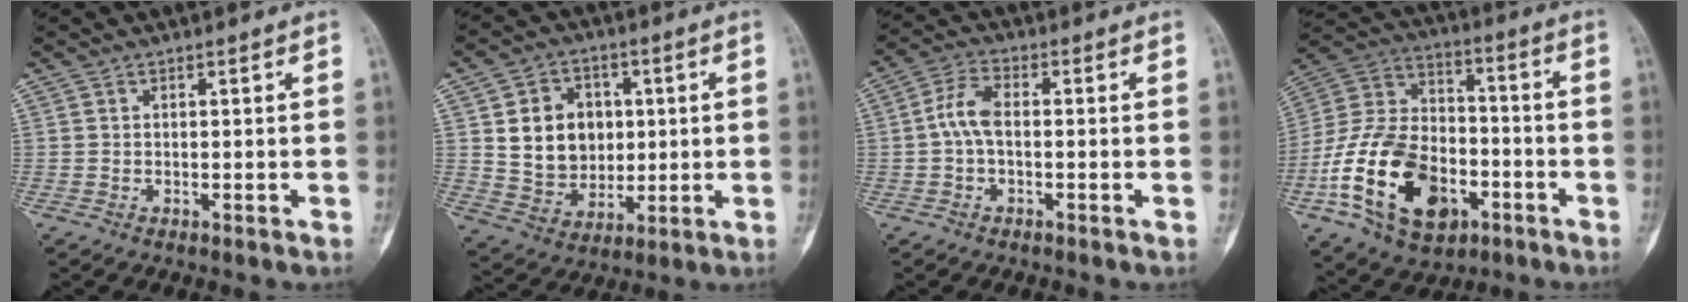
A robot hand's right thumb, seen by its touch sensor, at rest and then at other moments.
{"total": 12.6, "force": [2.2, 10.4, 6.9], "torque": [-0.069, -0.006, 0.049]}
{"total": 5.5, "force": [-0.4, 2.8, 4.7], "torque": [-0.099, 0.017, -0.016]}
{"total": 22.3, "force": [-8.1, 14.0, 15.4], "torque": [-0.277, 0.044, -0.136]}